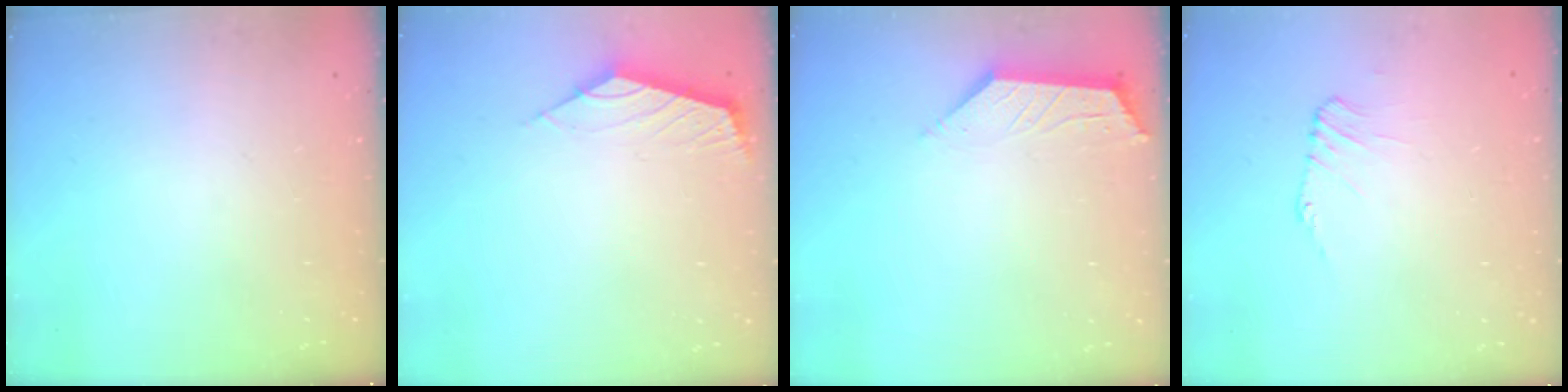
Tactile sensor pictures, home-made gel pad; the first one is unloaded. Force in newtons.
{"total": 2.6, "press": 2.5, "slide": 0.6}
{"total": 2.7, "press": 2.7, "slide": 0.5}
{"total": 1.1, "press": 1.1, "slide": 0.3}